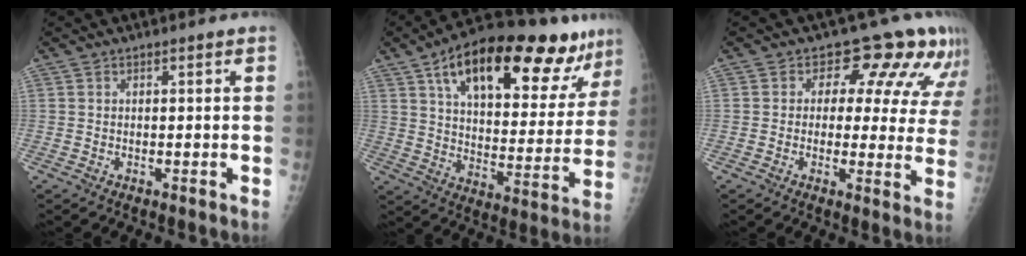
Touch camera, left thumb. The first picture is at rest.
{"total": 27.3, "force": [16.2, 10.4, 19.4], "torque": [-0.253, -0.017, 0.248]}
{"total": 11.9, "force": [7.3, 6.9, 6.4], "torque": [-0.028, -0.029, 0.065]}